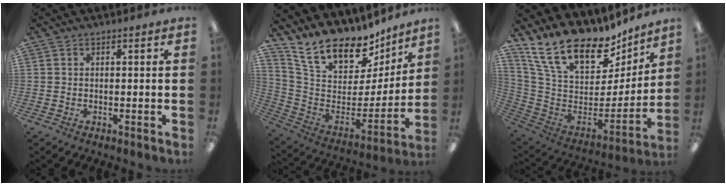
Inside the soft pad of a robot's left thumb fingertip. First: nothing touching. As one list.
[{"total": 18.9, "force": [15.3, 8.1, 7.6], "torque": [-0.139, -0.123, 0.276]}, {"total": 21.4, "force": [16.1, 9.1, 10.8], "torque": [-0.205, -0.124, 0.290]}]